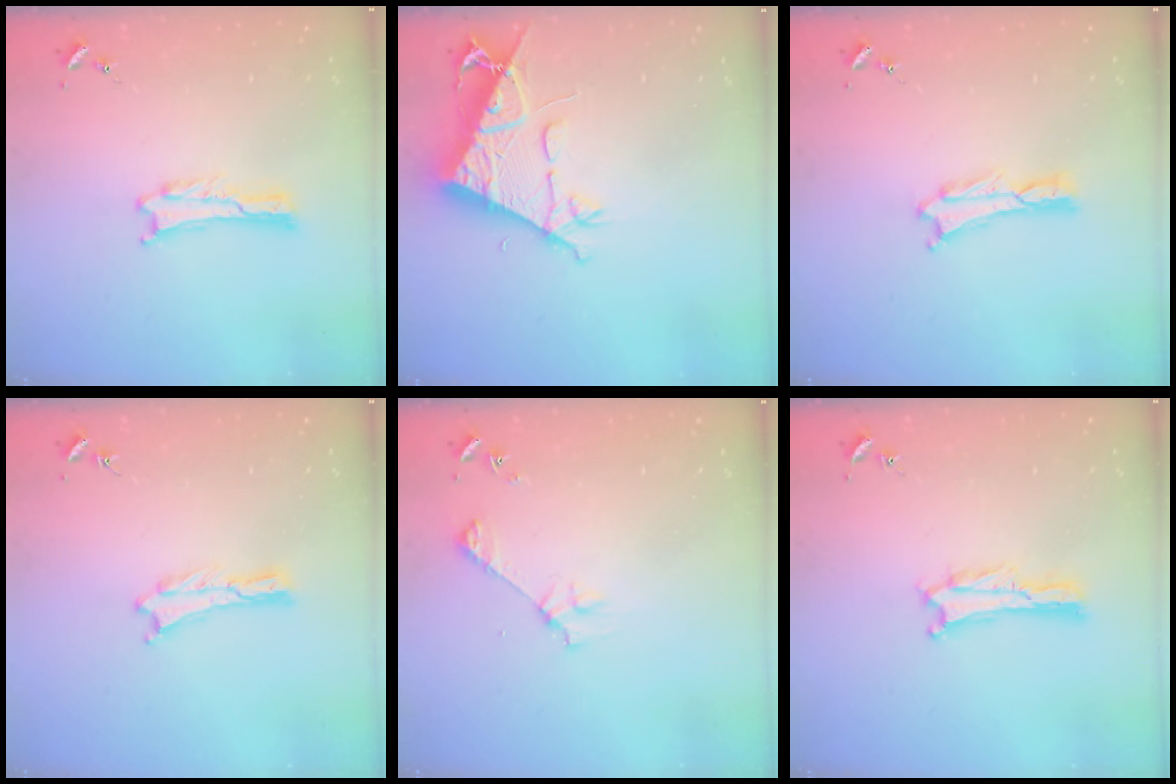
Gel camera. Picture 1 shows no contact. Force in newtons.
{"total": 9.2, "press": 9.1, "slide": 1.4}
{"total": 0.0}
{"total": 0.0}
{"total": 3.8, "press": 3.8, "slide": 0.3}
{"total": 0.0}